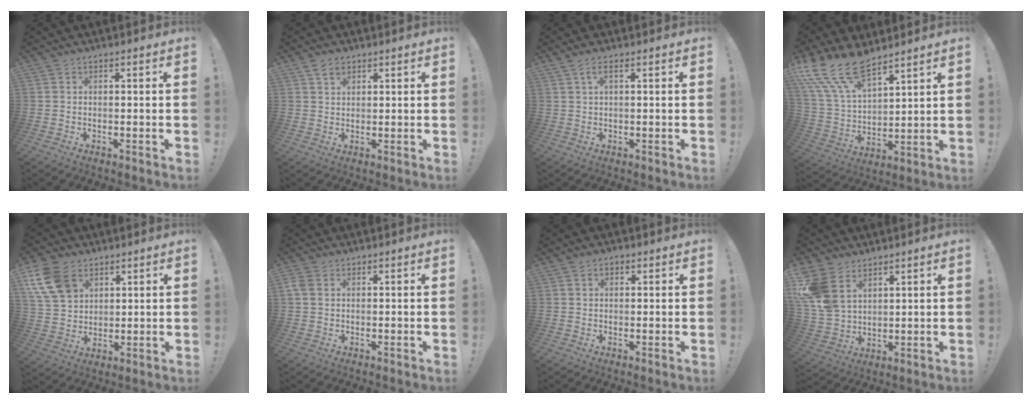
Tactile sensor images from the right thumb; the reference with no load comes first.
{"total": 3.0, "force": [1.9, 1.8, 1.5], "torque": [-0.022, -0.006, 0.034]}
{"total": 2.5, "force": [0.9, 0.7, 2.2], "torque": [-0.041, 0.002, 0.015]}
{"total": 16.7, "force": [12.8, 6.9, 8.3], "torque": [-0.185, -0.086, 0.242]}
{"total": 13.6, "force": [6.5, 9.7, 7.0], "torque": [-0.129, -0.026, 0.130]}
{"total": 3.5, "force": [1.0, 2.6, 2.0], "torque": [-0.049, 0.006, 0.021]}
{"total": 1.4, "force": [0.4, 1.1, 0.7], "torque": [-0.010, 0.003, 0.006]}
{"total": 13.0, "force": [6.2, 9.1, 6.9], "torque": [-0.141, -0.031, 0.127]}